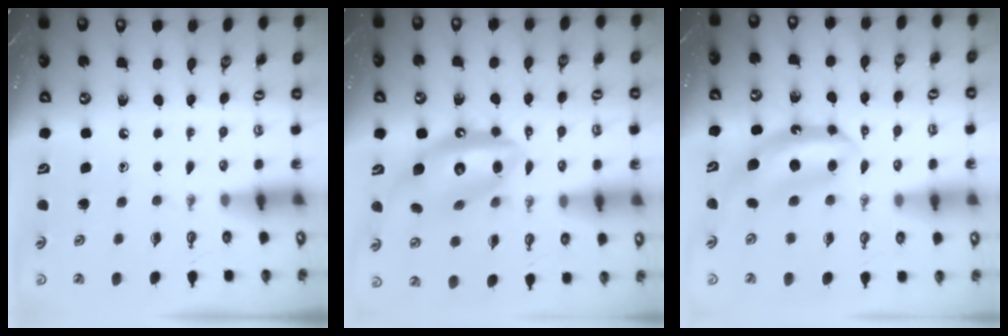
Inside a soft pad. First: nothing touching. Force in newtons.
{"total": 15.4, "press": 15.3, "slide": 1.7}
{"total": 7.1, "press": 7.0, "slide": 0.6}